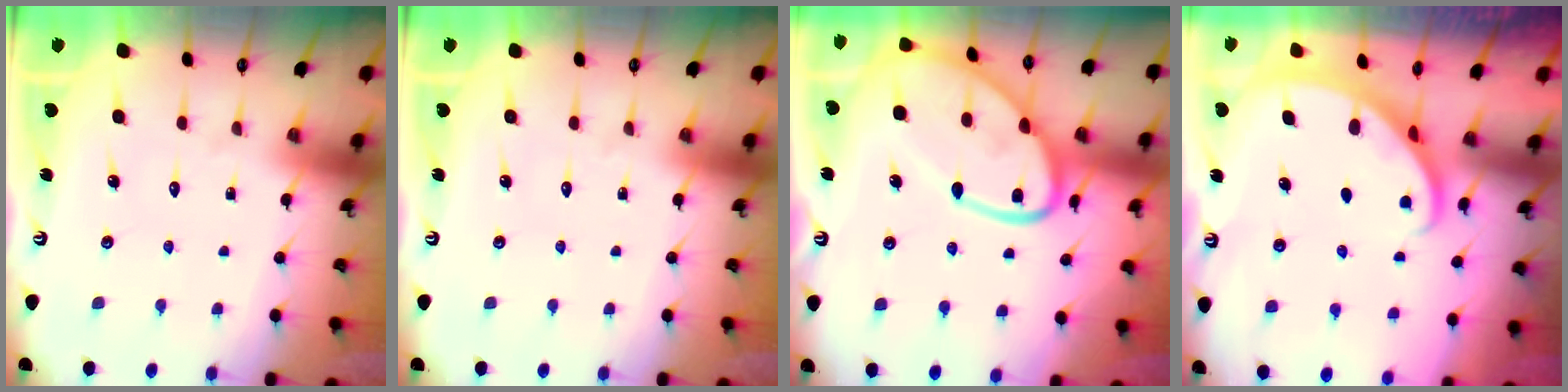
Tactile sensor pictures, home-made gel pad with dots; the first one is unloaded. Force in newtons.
{"total": 0.0}
{"total": 19.6, "press": 19.6, "slide": 1.7}
{"total": 2.2, "press": 2.2, "slide": 0.1}